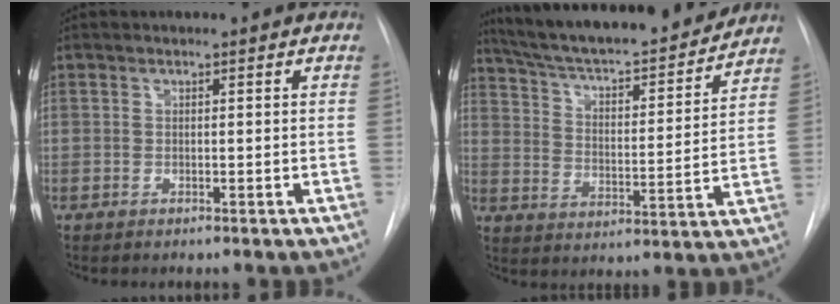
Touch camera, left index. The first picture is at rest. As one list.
[{"total": 22.1, "force": [19.8, 3.3, 9.4], "torque": [-0.157, -0.008, 0.290]}]